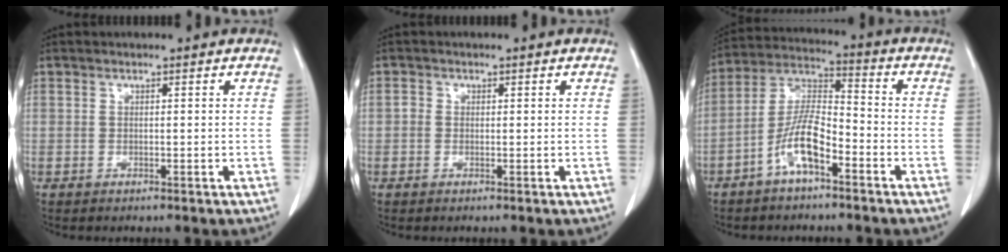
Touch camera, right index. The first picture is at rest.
{"total": 0.9, "force": [0.0, 0.8, 0.4], "torque": [-0.005, 0.006, -0.003]}
{"total": 9.2, "force": [-4.8, 2.5, 7.5], "torque": [-0.160, 0.014, -0.093]}